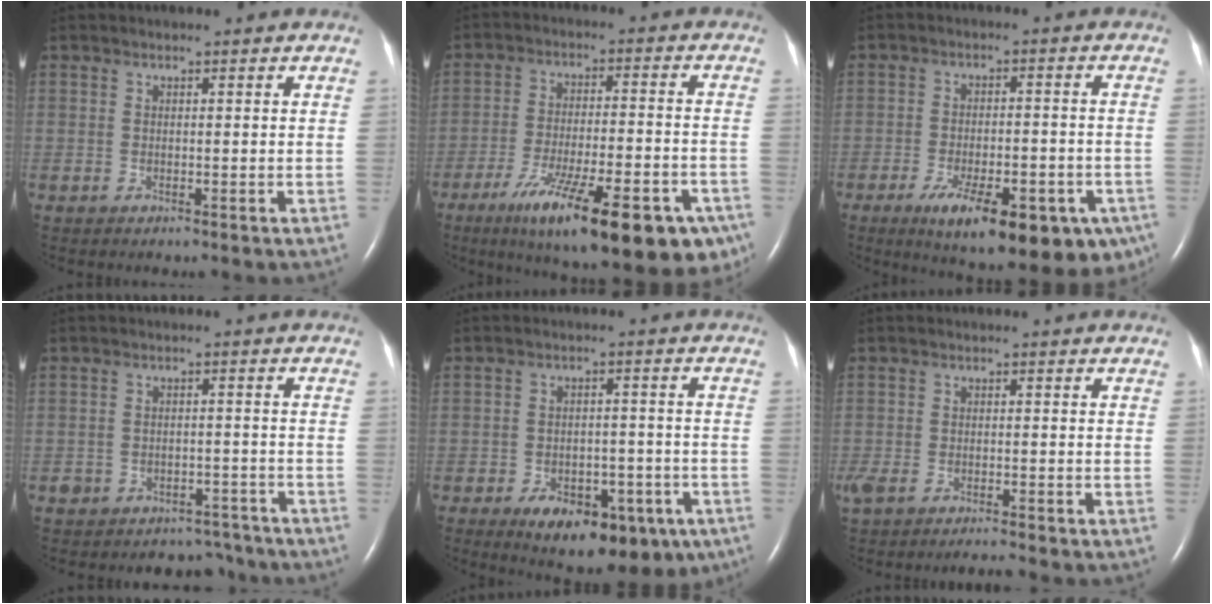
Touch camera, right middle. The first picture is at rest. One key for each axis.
{"total": 23.4, "fx": -14.2, "fy": 5.6, "fz": 17.7, "tx": -0.203, "ty": -0.014, "tz": -0.208}
{"total": 18.4, "fx": -10.5, "fy": 6.7, "fz": 13.6, "tx": -0.134, "ty": -0.005, "tz": -0.143}
{"total": 6.1, "fx": -5.1, "fy": 3.4, "fz": -0.2, "tx": 0.014, "ty": 0.028, "tz": -0.066}
{"total": 13.6, "fx": -7.6, "fy": 7.0, "fz": 8.8, "tx": -0.110, "ty": 0.007, "tz": -0.099}
{"total": 4.9, "fx": -4.0, "fy": 1.2, "fz": 2.6, "tx": -0.065, "ty": -0.002, "tz": -0.073}